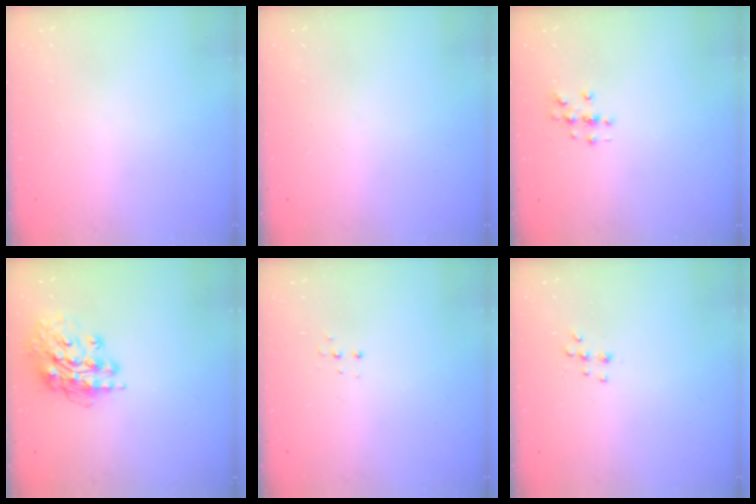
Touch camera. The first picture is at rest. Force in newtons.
{"total": 0.0}
{"total": 2.7, "press": 2.7, "slide": 0.3}
{"total": 15.0, "press": 14.9, "slide": 1.6}
{"total": 3.6, "press": 3.5, "slide": 0.8}
{"total": 5.8, "press": 5.8, "slide": 0.4}